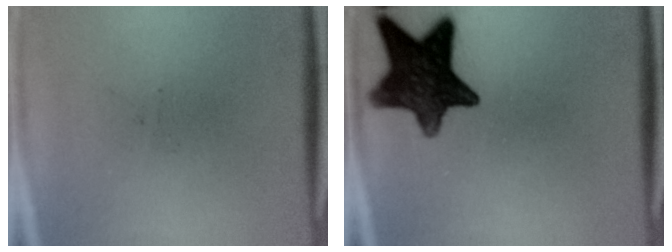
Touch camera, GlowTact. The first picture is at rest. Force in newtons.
{"total": 14.3}